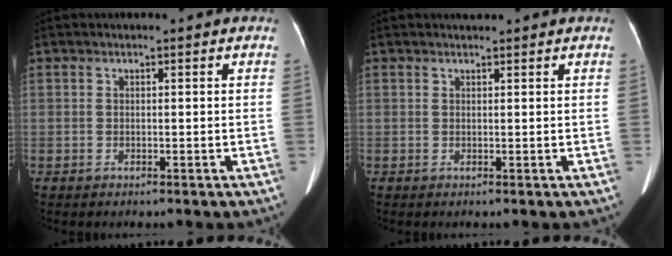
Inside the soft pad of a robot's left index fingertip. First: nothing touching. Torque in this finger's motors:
{"motor_torque": [0.17, -0.07, 0.01, 0.02]}